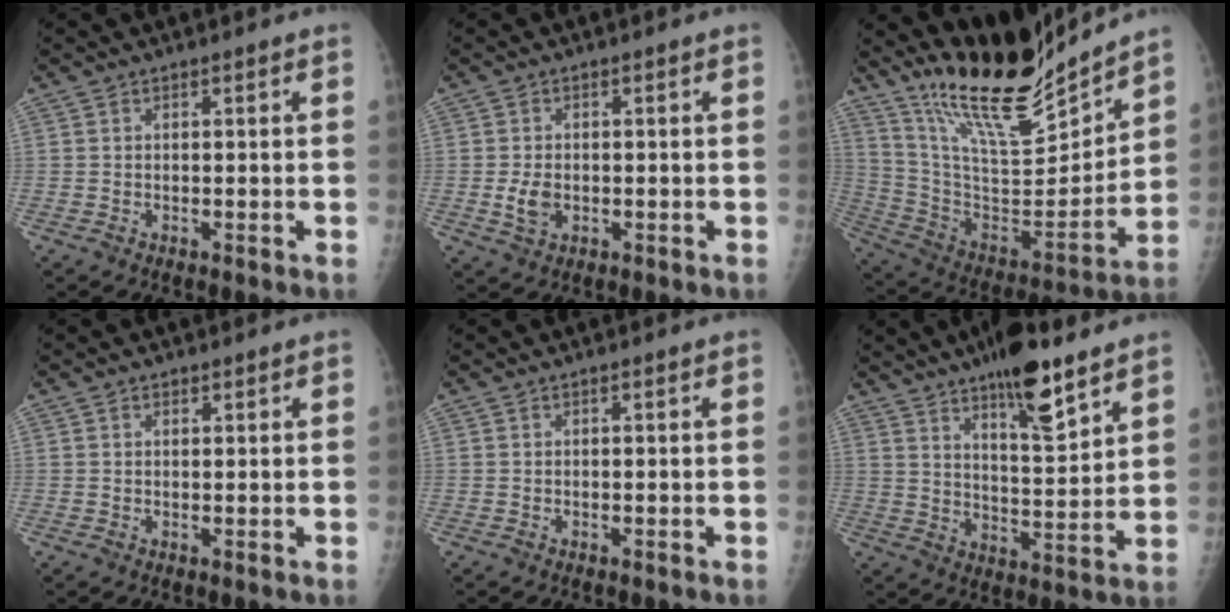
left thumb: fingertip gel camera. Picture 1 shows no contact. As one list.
[{"total": 3.7, "force": [-0.5, 2.6, 2.6], "torque": [-0.046, -0.003, -0.006]}, {"total": 22.0, "force": [19.0, 4.6, 10.0], "torque": [-0.136, -0.115, 0.334]}, {"total": 1.0, "force": [0.6, 0.7, 0.3], "torque": [0.000, -0.004, 0.008]}, {"total": 0.0}, {"total": 13.4, "force": [8.9, 3.6, 9.4], "torque": [-0.128, -0.056, 0.146]}]